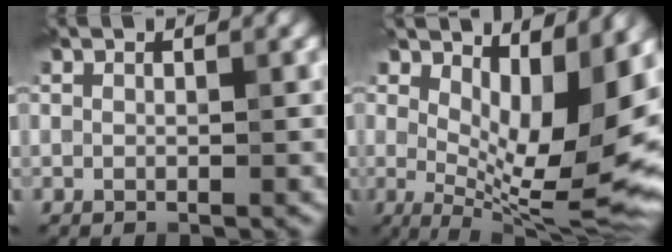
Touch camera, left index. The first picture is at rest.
{"total": 11.5, "force": [2.5, 4.5, 10.2], "torque": [-0.142, -0.020, 0.046]}